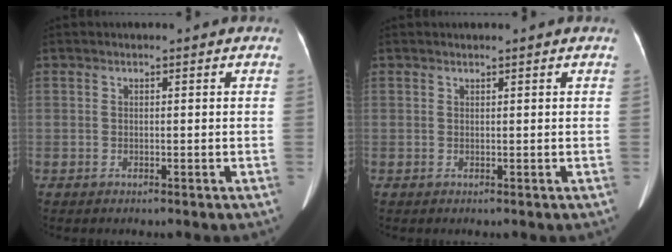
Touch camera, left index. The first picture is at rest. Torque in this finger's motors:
{"motor_torque": [-0.23, -0.02, -0.01, 0.00]}